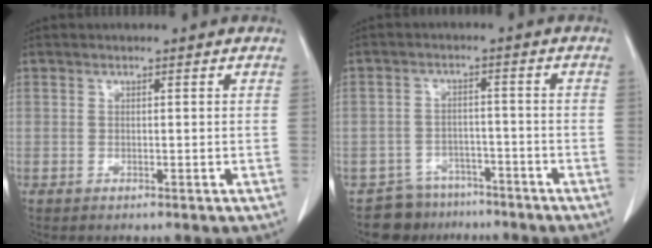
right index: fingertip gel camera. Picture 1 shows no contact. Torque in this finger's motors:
{"motor_torque": [-1.71, -0.10, -1.05, -0.21]}